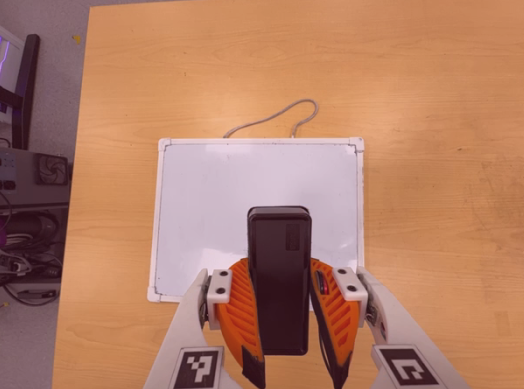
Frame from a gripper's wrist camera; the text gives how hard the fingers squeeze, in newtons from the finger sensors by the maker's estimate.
{"total": 8.2, "left": 6.2, "right": 10.2}